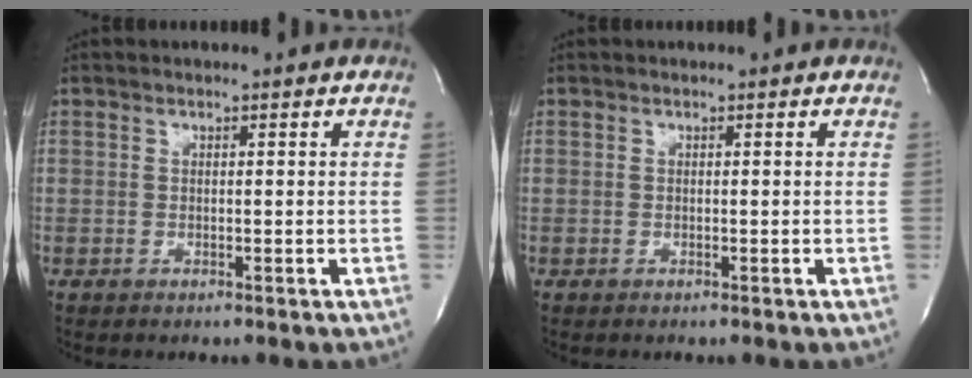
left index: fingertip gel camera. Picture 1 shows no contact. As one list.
[{"total": 0.0}]